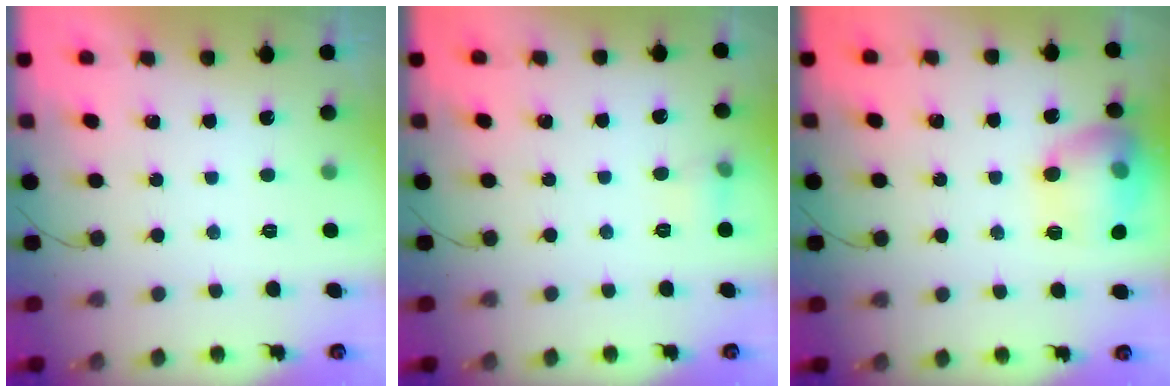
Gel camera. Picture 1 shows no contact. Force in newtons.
{"total": 5.5, "press": 5.2, "slide": 1.9}
{"total": 15.7, "press": 15.7, "slide": 1.3}